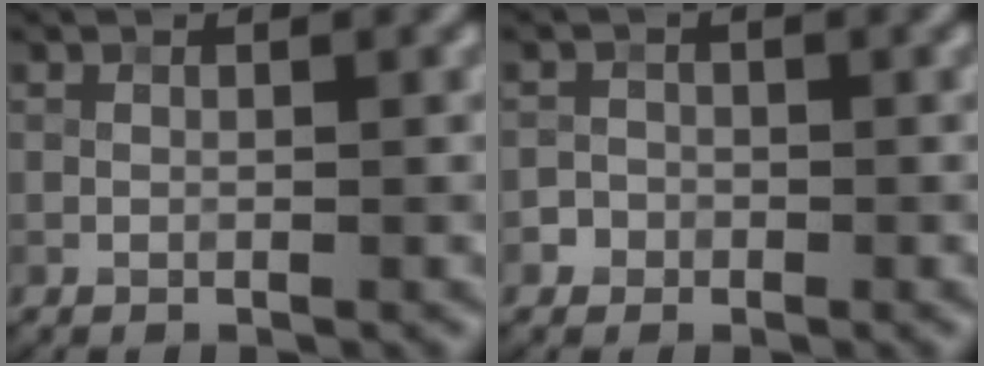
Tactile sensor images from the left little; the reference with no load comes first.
{"total": 1.4, "force": [-0.5, 1.3, 0.1], "torque": [0.010, 0.005, -0.009]}